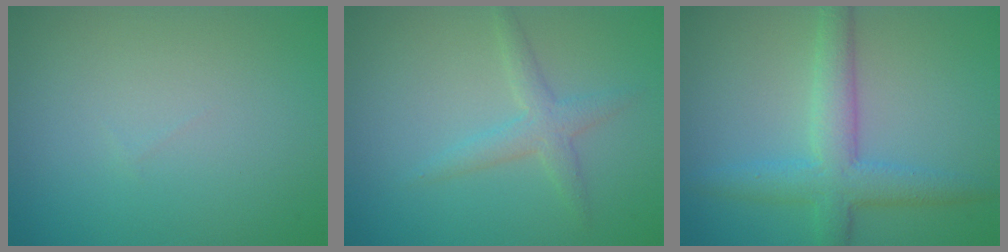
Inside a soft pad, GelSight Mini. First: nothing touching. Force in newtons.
{"total": 2.2, "press": 2.2, "slide": 0.1}
{"total": 4.7, "press": 4.7, "slide": 0.1}